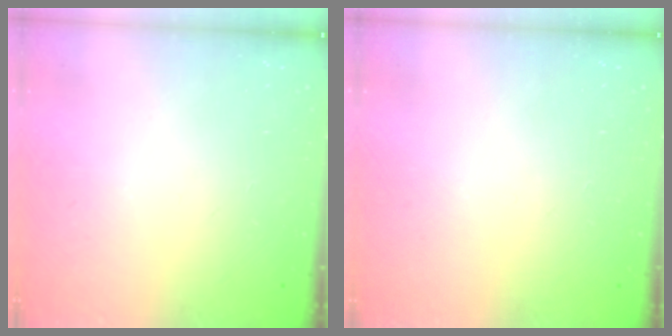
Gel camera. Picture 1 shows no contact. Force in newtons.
{"total": 0.0}